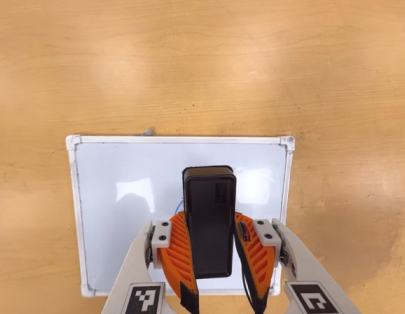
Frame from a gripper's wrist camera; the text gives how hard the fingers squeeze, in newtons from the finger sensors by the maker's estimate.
{"total": 5.3, "left": 5.0, "right": 5.7}